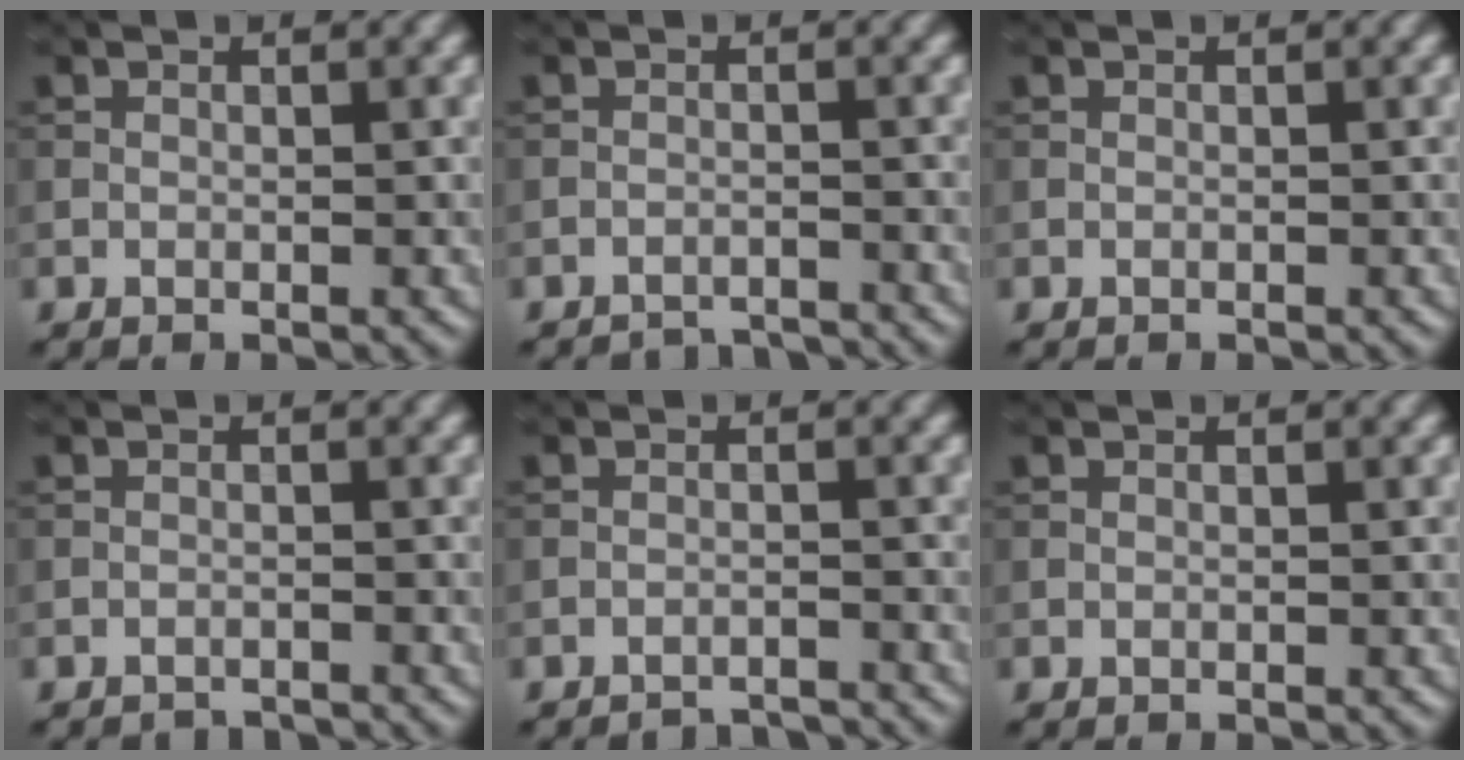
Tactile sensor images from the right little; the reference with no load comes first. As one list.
[{"total": 3.6, "force": [-3.6, 0.4, 0.3], "torque": [-0.007, -0.002, -0.056]}, {"total": 0.0}, {"total": 2.4, "force": [-2.4, 0.2, 0.2], "torque": [0.001, -0.008, -0.039]}, {"total": 4.1, "force": [-4.0, 0.4, 0.6], "torque": [-0.008, 0.000, -0.056]}, {"total": 0.0}]